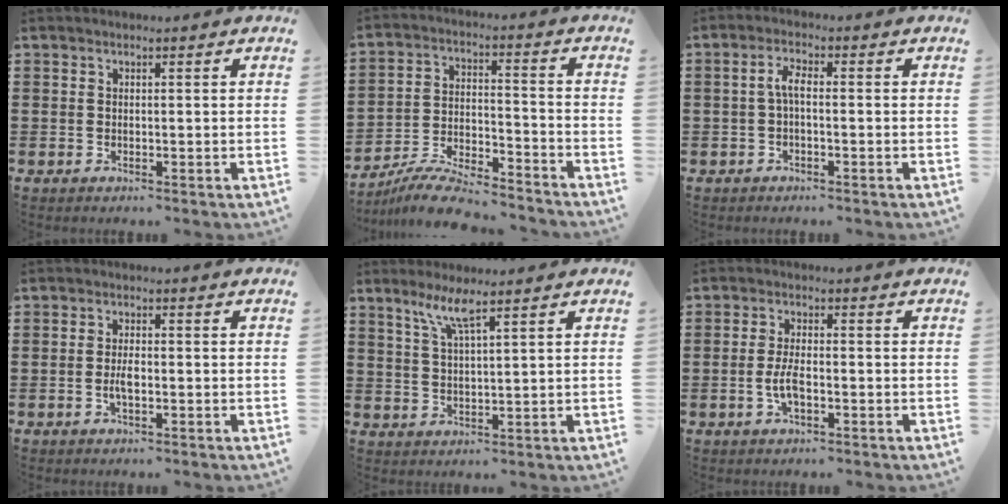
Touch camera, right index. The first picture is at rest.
{"total": 8.1, "force": [-7.7, 0.6, 2.4], "torque": [-0.055, 0.011, -0.151]}
{"total": 2.9, "force": [-0.5, 0.9, 2.8], "torque": [-0.068, 0.000, -0.016]}
{"total": 2.5, "force": [-0.7, 0.9, 2.2], "torque": [-0.049, -0.001, -0.015]}
{"total": 4.7, "force": [3.1, 0.1, 3.6], "torque": [-0.080, 0.002, 0.053]}
{"total": 3.9, "force": [-1.0, 1.5, 3.5], "torque": [-0.085, -0.003, -0.024]}